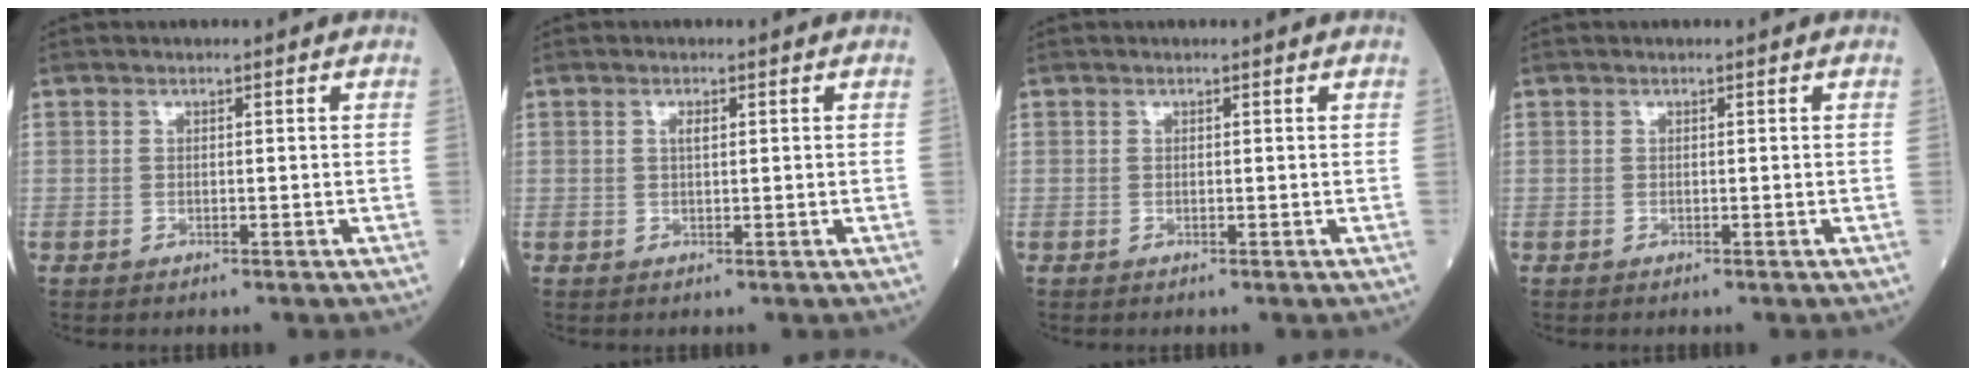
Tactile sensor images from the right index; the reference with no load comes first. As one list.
[{"total": 1.1, "force": [0.4, 0.3, 1.0], "torque": [-0.019, 0.001, 0.005]}, {"total": 0.0}, {"total": 0.0}]